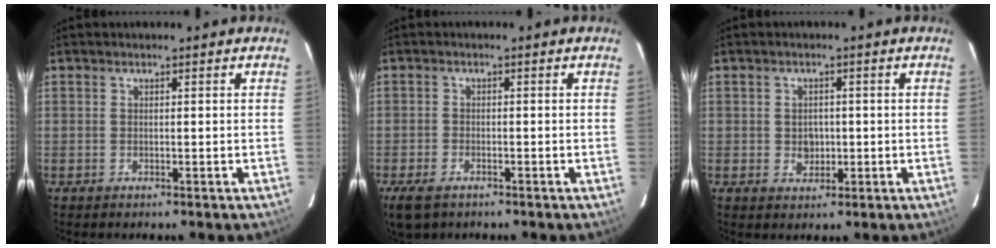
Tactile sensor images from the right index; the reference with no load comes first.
{"total": 5.4, "force": [-3.5, 2.9, 2.9], "torque": [-0.071, -0.015, -0.065]}
{"total": 3.1, "force": [-0.3, 2.8, 1.4], "torque": [-0.023, 0.003, 0.001]}